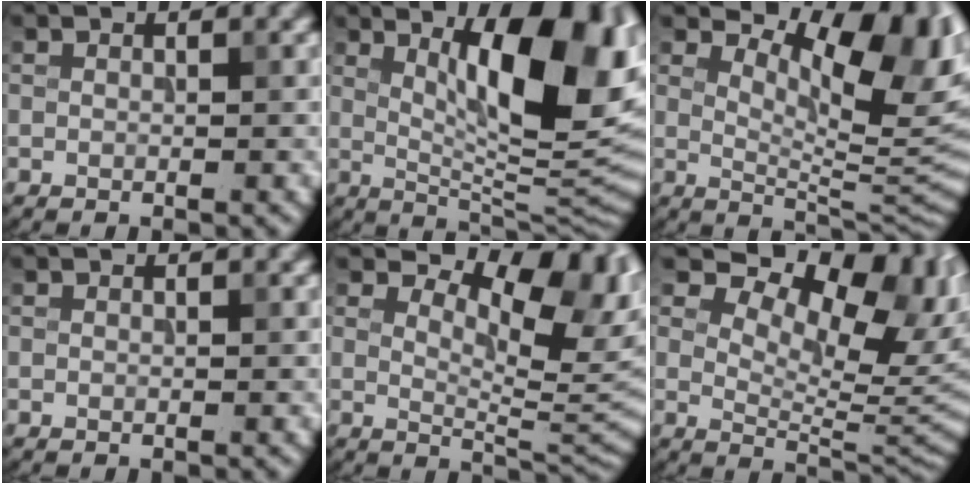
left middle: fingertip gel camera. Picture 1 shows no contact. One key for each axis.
{"total": 13.1, "fx": 3.9, "fy": 4.1, "fz": 11.8, "tx": -0.154, "ty": -0.003, "tz": 0.067}
{"total": 11.7, "fx": 5.5, "fy": 4.7, "fz": 9.1, "tx": -0.125, "ty": -0.001, "tz": 0.094}
{"total": 0.0}
{"total": 9.5, "fx": 4.5, "fy": 4.3, "fz": 7.2, "tx": -0.102, "ty": -0.005, "tz": 0.071}
{"total": 12.2, "fx": 6.5, "fy": 5.7, "fz": 8.7, "tx": -0.128, "ty": 0.009, "tz": 0.104}